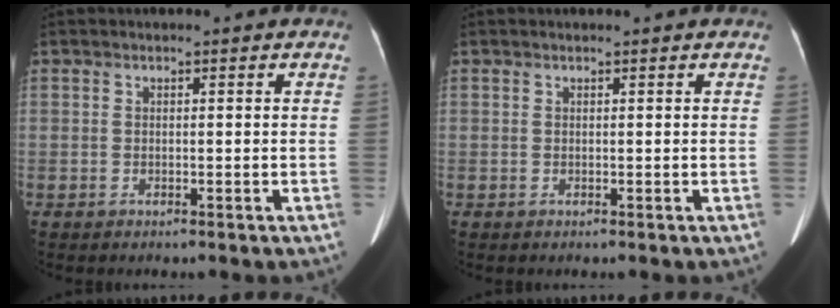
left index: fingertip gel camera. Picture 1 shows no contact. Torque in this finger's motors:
{"motor_torque": [-0.63, 0.44, -0.78, -0.08]}